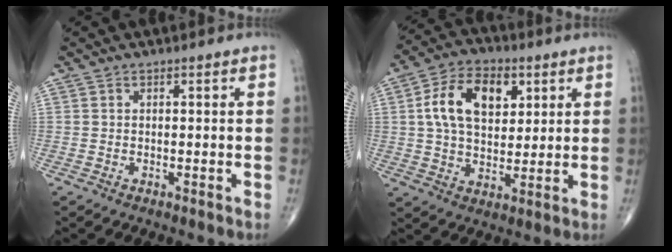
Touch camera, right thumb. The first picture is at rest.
{"total": 13.6, "force": [3.9, 8.6, 9.9], "torque": [-0.150, 0.000, 0.065]}